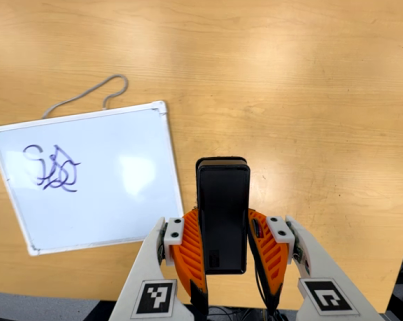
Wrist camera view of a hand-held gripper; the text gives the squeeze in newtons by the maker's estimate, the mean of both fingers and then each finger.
{"total": 5.3, "left": 3.9, "right": 6.8}